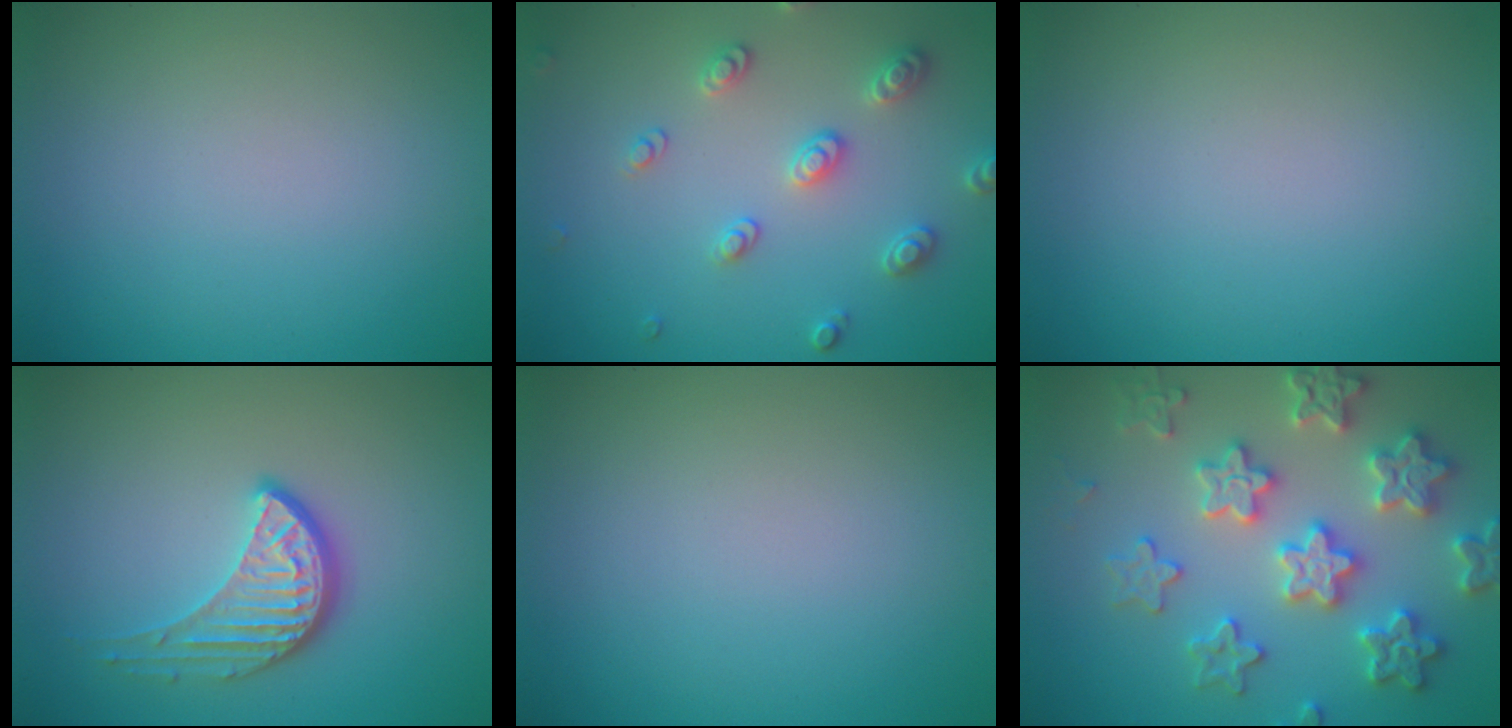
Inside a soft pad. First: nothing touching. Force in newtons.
{"total": 3.0, "press": 2.9, "slide": 0.6}
{"total": 0.0}
{"total": 3.8, "press": 2.9, "slide": 2.4}
{"total": 0.0}
{"total": 6.1, "press": 6.0, "slide": 1.2}